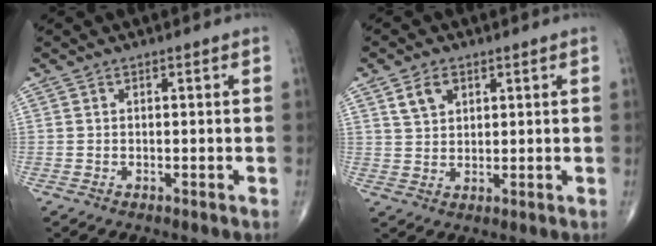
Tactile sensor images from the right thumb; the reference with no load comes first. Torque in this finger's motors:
{"motor_torque": [-0.75, 0.25, 0.05, -0.03, 0.11]}